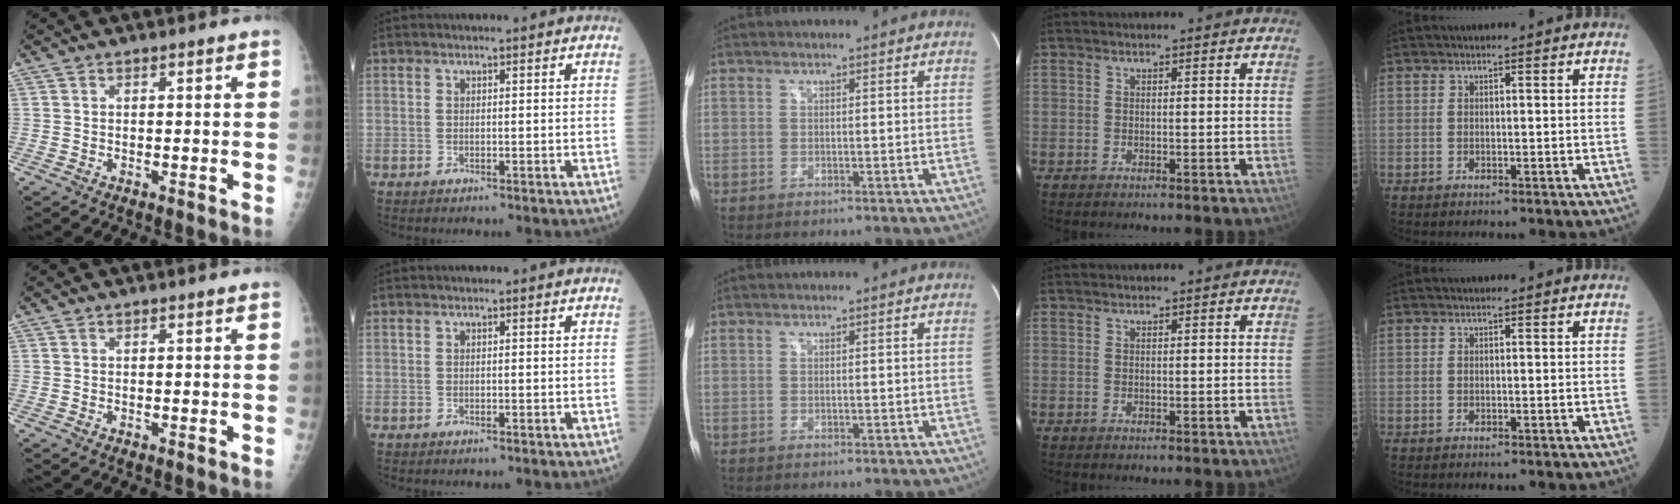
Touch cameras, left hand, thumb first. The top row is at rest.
{}